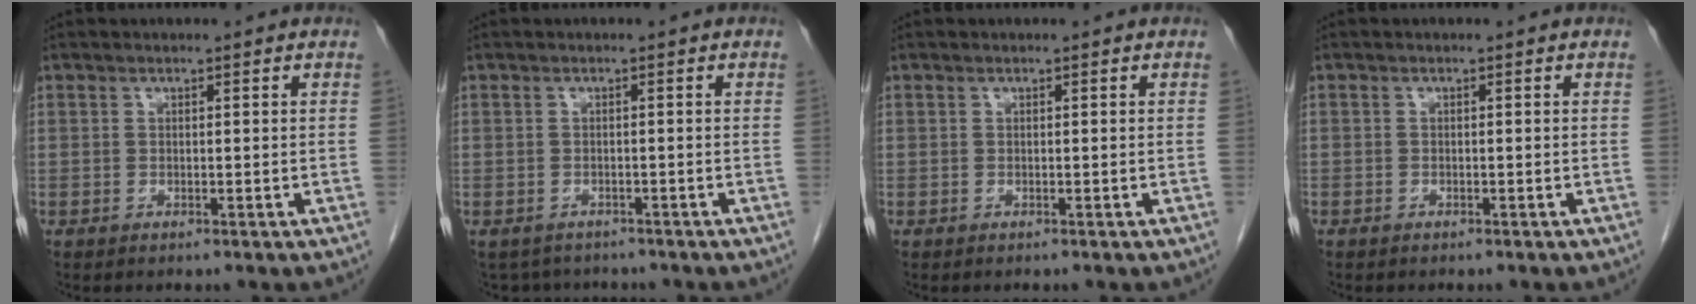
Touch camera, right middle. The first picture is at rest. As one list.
[{"total": 5.1, "force": [-4.5, 2.2, 0.3], "torque": [0.003, 0.002, -0.060]}, {"total": 0.0}, {"total": 0.5, "force": [-0.4, 0.3, 0.1], "torque": [-0.007, 0.002, -0.008]}]